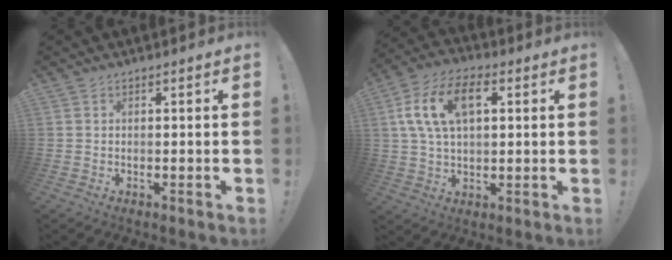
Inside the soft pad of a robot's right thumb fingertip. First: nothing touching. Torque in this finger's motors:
{"motor_torque": [0.25, 0.38, 0.34, -0.11, 0.40]}